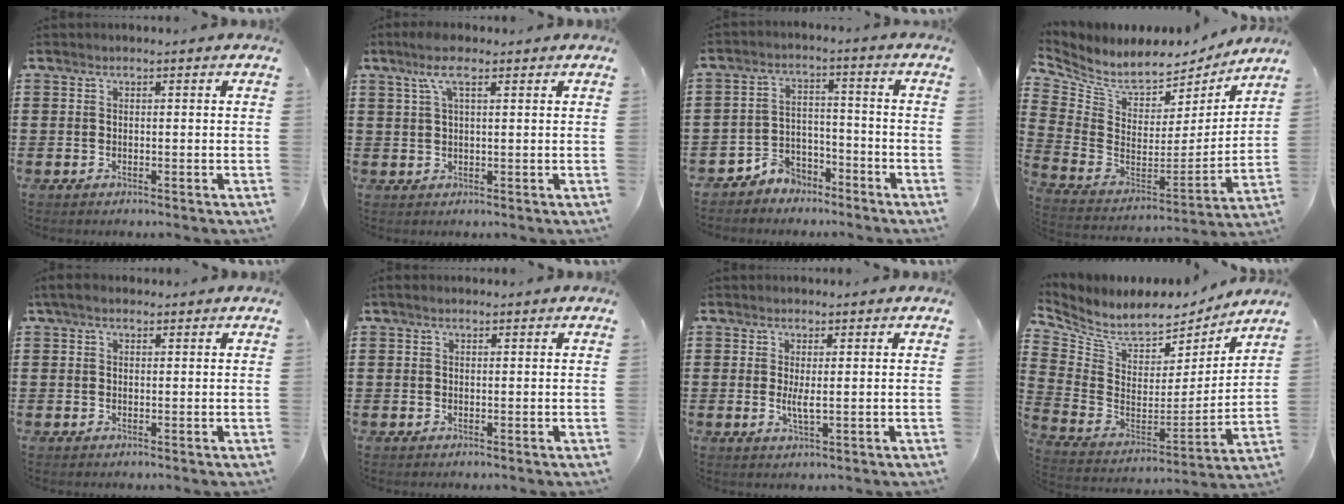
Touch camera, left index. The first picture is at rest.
{"total": 5.2, "force": [2.5, 1.6, 4.2], "torque": [-0.088, 0.007, 0.044]}
{"total": 4.7, "force": [-4.3, 2.0, 0.3], "torque": [-0.020, 0.007, -0.091]}
{"total": 5.8, "force": [4.9, 2.7, 1.3], "torque": [-0.064, -0.047, 0.085]}
{"total": 2.0, "force": [1.1, 1.1, 1.3], "torque": [-0.028, 0.007, 0.020]}
{"total": 0.8, "force": [0.4, 0.3, 0.6], "torque": [-0.010, 0.004, 0.007]}
{"total": 2.7, "force": [0.3, 0.5, 2.6], "torque": [-0.049, -0.003, 0.005]}
{"total": 6.7, "force": [5.8, 2.7, 2.0], "torque": [-0.078, -0.051, 0.100]}